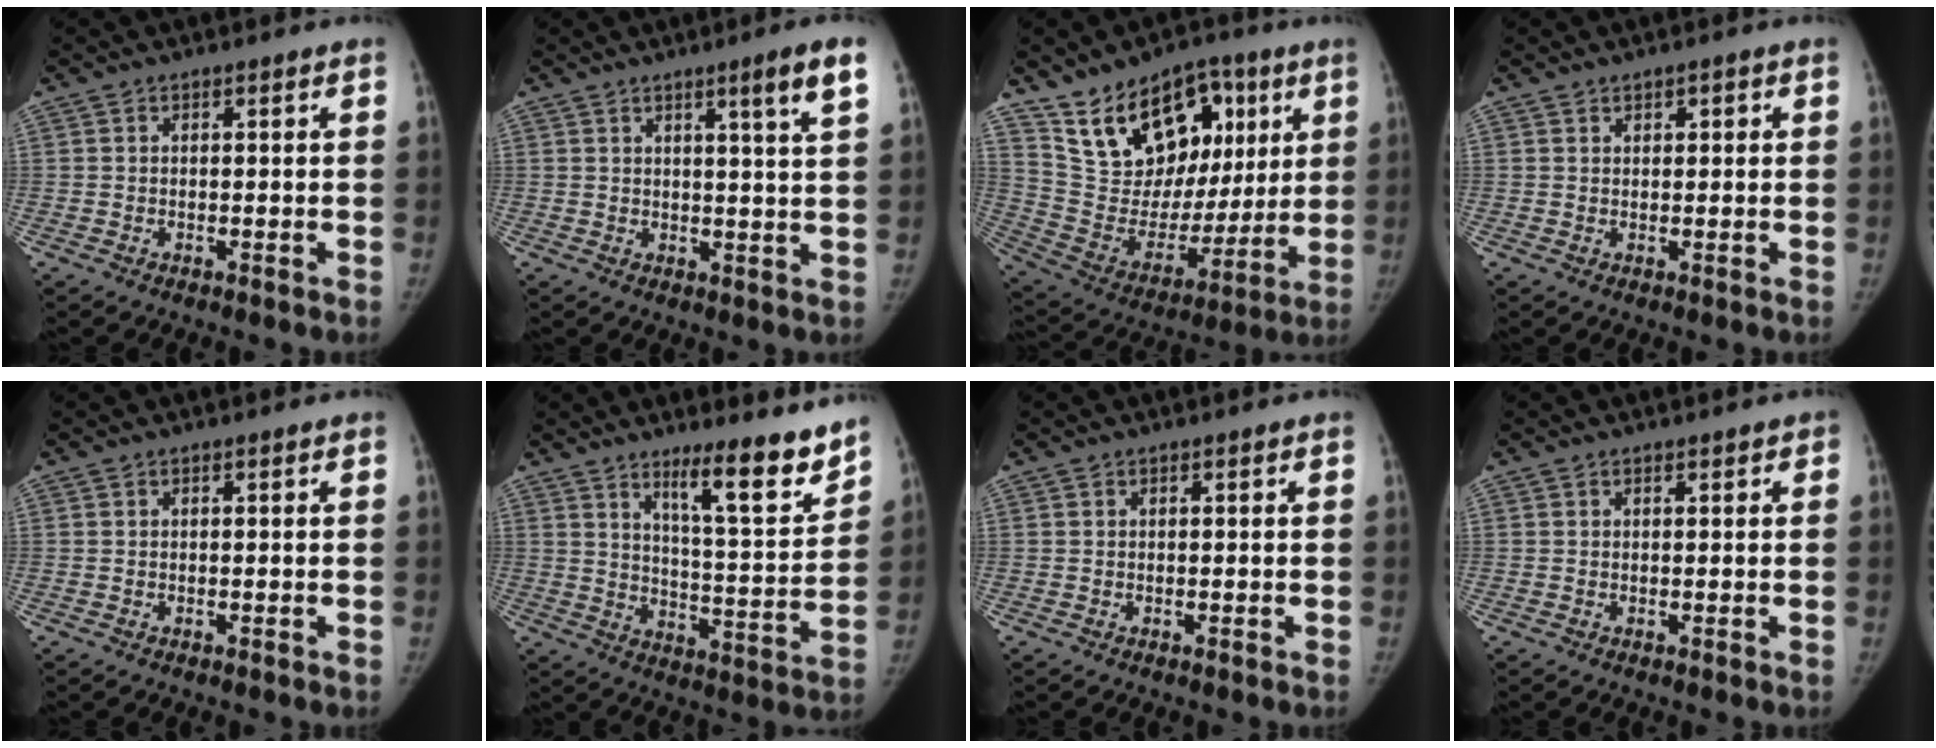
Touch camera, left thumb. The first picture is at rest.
{"total": 6.4, "force": [3.5, -0.5, 5.3], "torque": [-0.074, -0.024, 0.051]}
{"total": 22.1, "force": [11.1, 14.3, 12.6], "torque": [-0.150, -0.026, 0.203]}
{"total": 1.8, "force": [0.9, 1.1, 1.1], "torque": [-0.007, -0.002, 0.014]}
{"total": 0.0}
{"total": 14.5, "force": [10.8, 1.9, 9.5], "torque": [-0.127, -0.085, 0.180]}
{"total": 0.0}
{"total": 0.9, "force": [0.5, 0.5, 0.5], "torque": [0.000, -0.001, 0.005]}